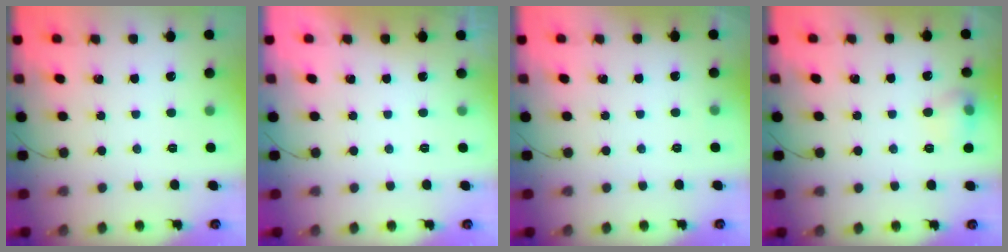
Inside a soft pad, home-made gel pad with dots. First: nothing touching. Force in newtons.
{"total": 0.0}
{"total": 2.4, "press": 1.6, "slide": 1.8}
{"total": 8.0, "press": 7.9, "slide": 1.4}